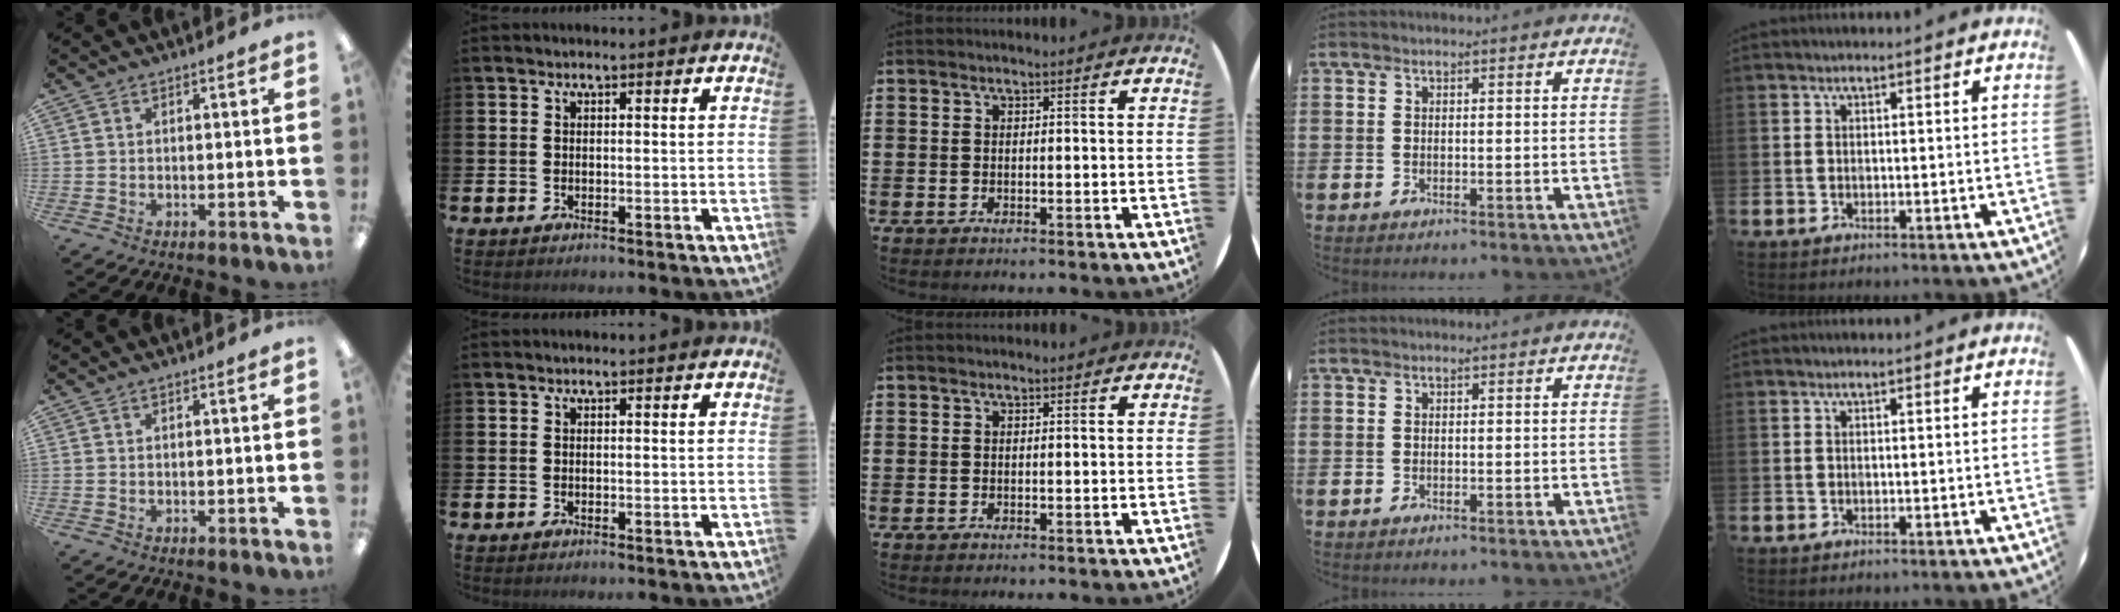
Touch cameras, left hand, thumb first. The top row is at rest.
{}